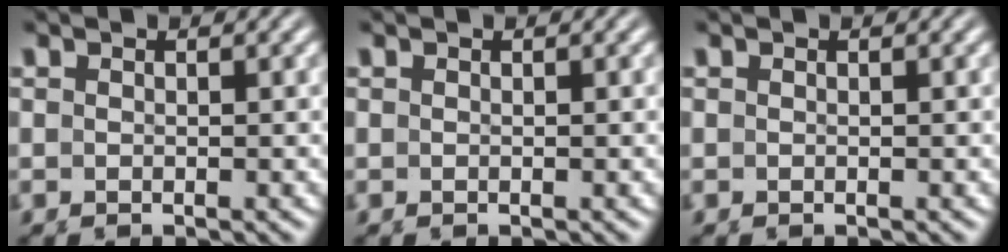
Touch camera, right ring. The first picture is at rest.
{"total": 0.0}
{"total": 0.0}